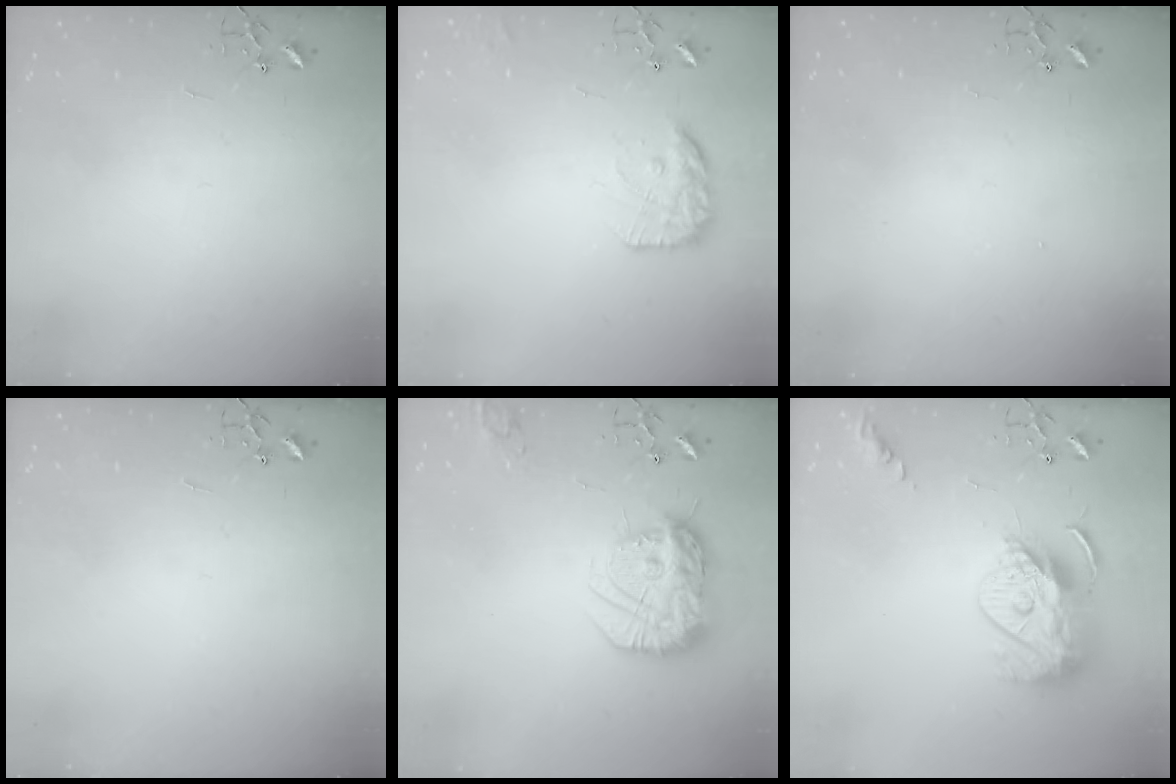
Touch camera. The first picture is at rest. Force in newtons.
{"total": 14.0, "press": 14.0, "slide": 1.0}
{"total": 1.3, "press": 1.2, "slide": 0.1}
{"total": 0.0}
{"total": 19.1, "press": 19.1, "slide": 1.1}
{"total": 14.0, "press": 13.9, "slide": 1.4}